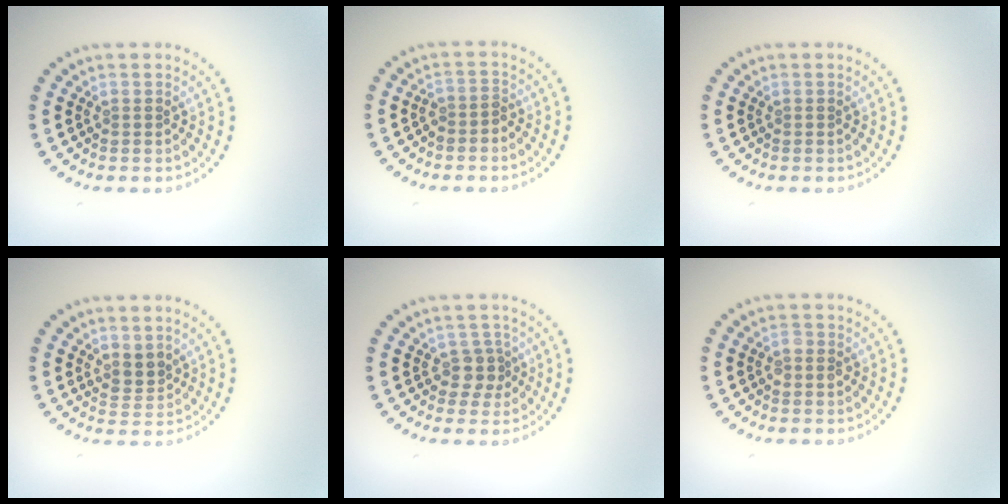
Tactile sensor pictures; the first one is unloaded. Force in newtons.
{"total": 1.6, "press": 1.2, "slide": 1.1}
{"total": 0.0}
{"total": 1.9, "press": 1.6, "slide": 1.1}
{"total": 1.9, "press": 1.5, "slide": 1.2}
{"total": 1.1, "press": 1.1, "slide": 0.2}